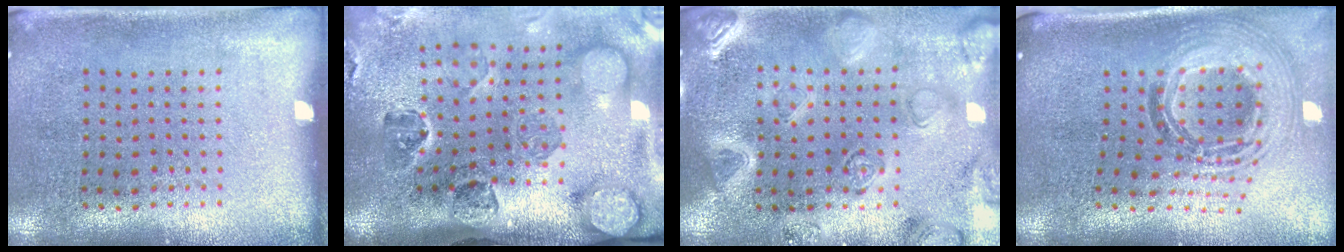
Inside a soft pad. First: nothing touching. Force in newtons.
{"total": 4.8, "press": 3.4, "slide": 3.4}
{"total": 3.0, "press": 2.9, "slide": 0.8}
{"total": 1.9, "press": 1.6, "slide": 1.0}